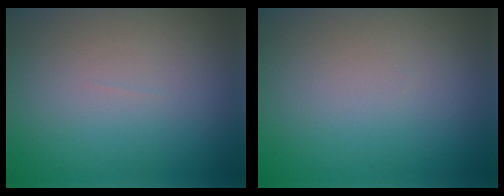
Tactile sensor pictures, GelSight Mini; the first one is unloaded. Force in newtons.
{"total": 0.0}